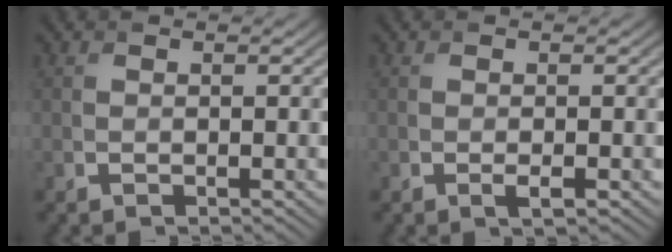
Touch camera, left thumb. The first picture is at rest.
{"total": 0.9, "force": [-0.4, 0.1, 0.8], "torque": [-0.016, -0.003, -0.005]}